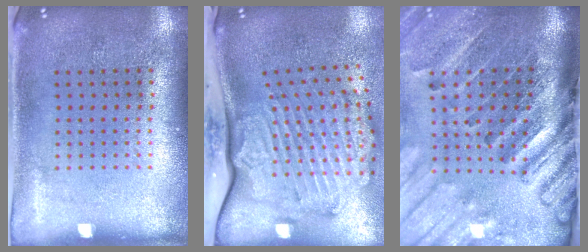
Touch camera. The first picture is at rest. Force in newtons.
{"total": 3.5, "press": 2.6, "slide": 2.4}
{"total": 4.4, "press": 3.2, "slide": 3.0}